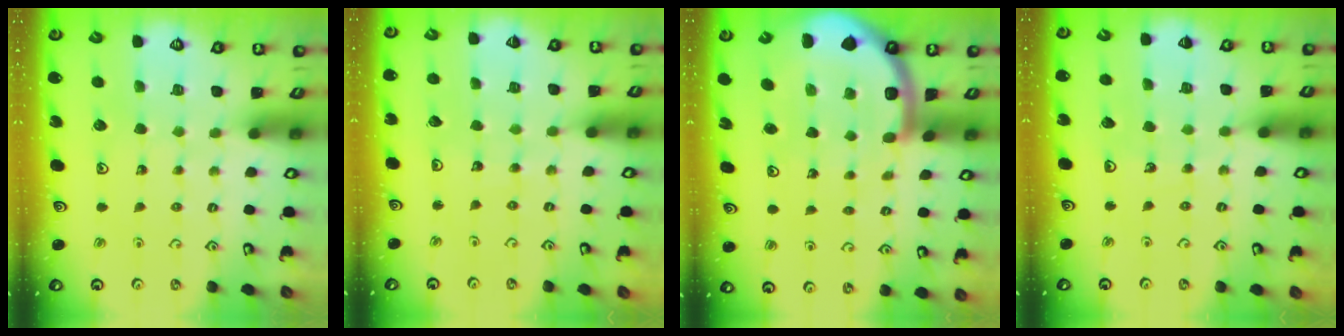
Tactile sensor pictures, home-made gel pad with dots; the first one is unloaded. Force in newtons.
{"total": 5.0, "press": 5.0, "slide": 0.4}
{"total": 7.8, "press": 7.8, "slide": 1.0}
{"total": 2.5, "press": 2.5, "slide": 0.2}